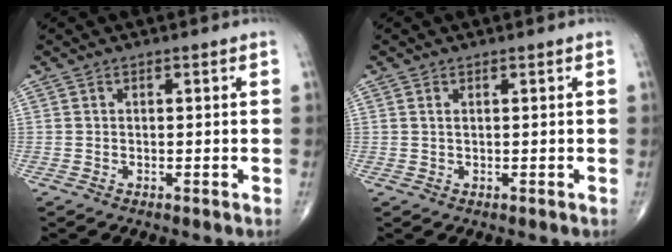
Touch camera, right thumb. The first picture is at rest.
{"total": 0.7, "force": [0.3, 0.3, 0.5], "torque": [-0.014, 0.005, 0.007]}